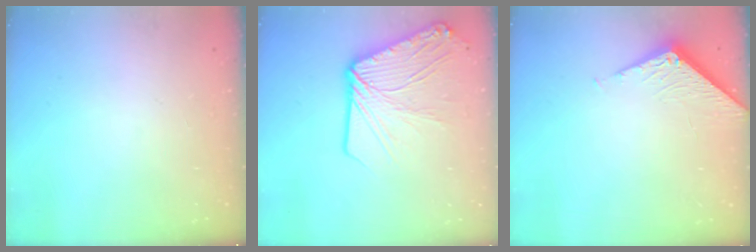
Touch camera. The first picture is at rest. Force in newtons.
{"total": 15.6, "press": 15.5, "slide": 2.0}
{"total": 5.0, "press": 5.0, "slide": 0.3}